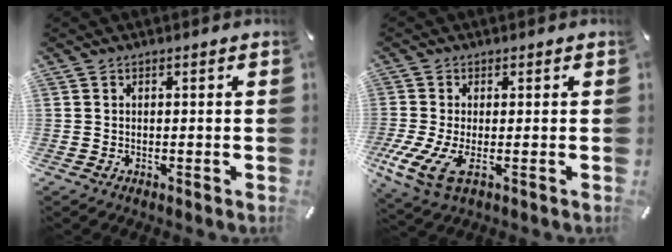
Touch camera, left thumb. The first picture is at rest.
{"total": 7.6, "force": [-1.4, 2.8, 7.0], "torque": [-0.158, -0.023, -0.022]}